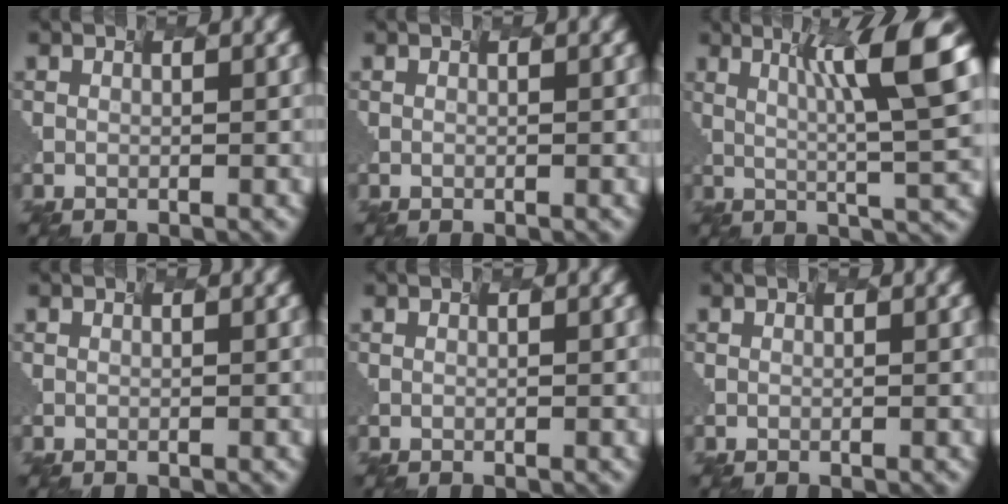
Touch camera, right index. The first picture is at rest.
{"total": 0.0}
{"total": 6.6, "force": [1.0, 0.0, 6.5], "torque": [-0.125, -0.002, 0.055]}
{"total": 0.0}
{"total": 0.0}
{"total": 0.0}